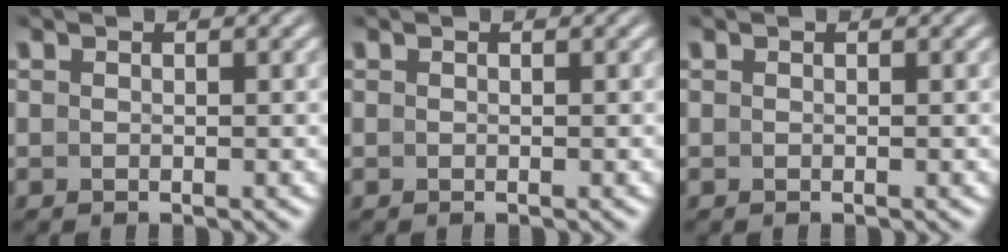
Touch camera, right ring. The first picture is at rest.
{"total": 0.0}
{"total": 0.0}